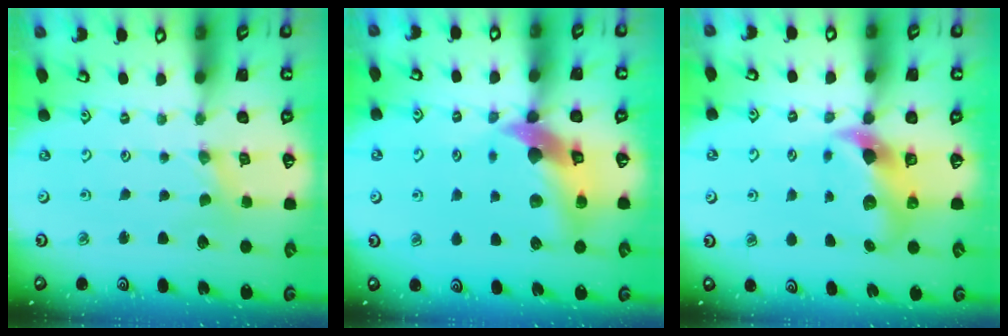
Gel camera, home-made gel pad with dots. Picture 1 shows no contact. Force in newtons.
{"total": 13.7, "press": 13.6, "slide": 1.9}
{"total": 9.5, "press": 9.4, "slide": 1.7}